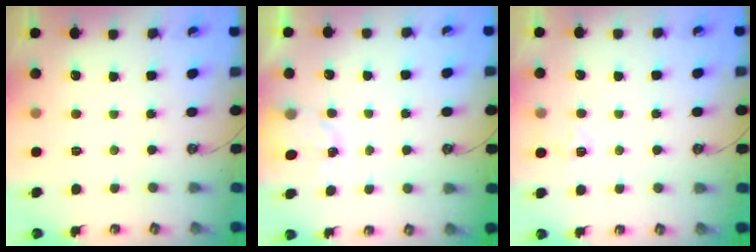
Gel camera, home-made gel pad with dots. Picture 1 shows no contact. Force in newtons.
{"total": 2.6, "press": 2.6, "slide": 0.4}
{"total": 3.8, "press": 3.7, "slide": 0.5}